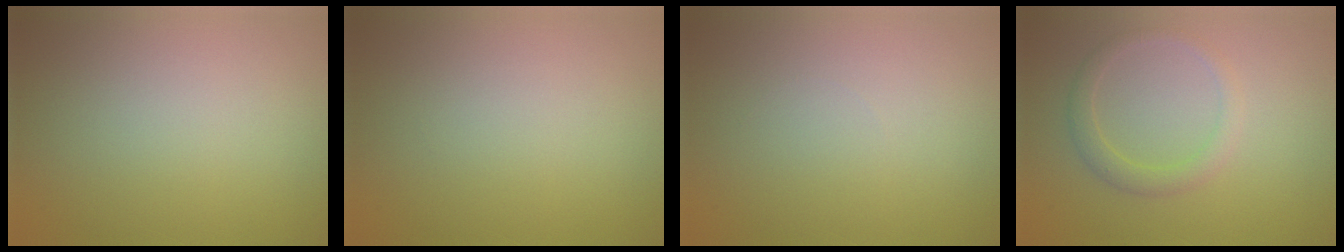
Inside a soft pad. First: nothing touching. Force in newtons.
{"total": 0.0}
{"total": 0.0}
{"total": 1.9, "press": 1.9, "slide": 0.1}